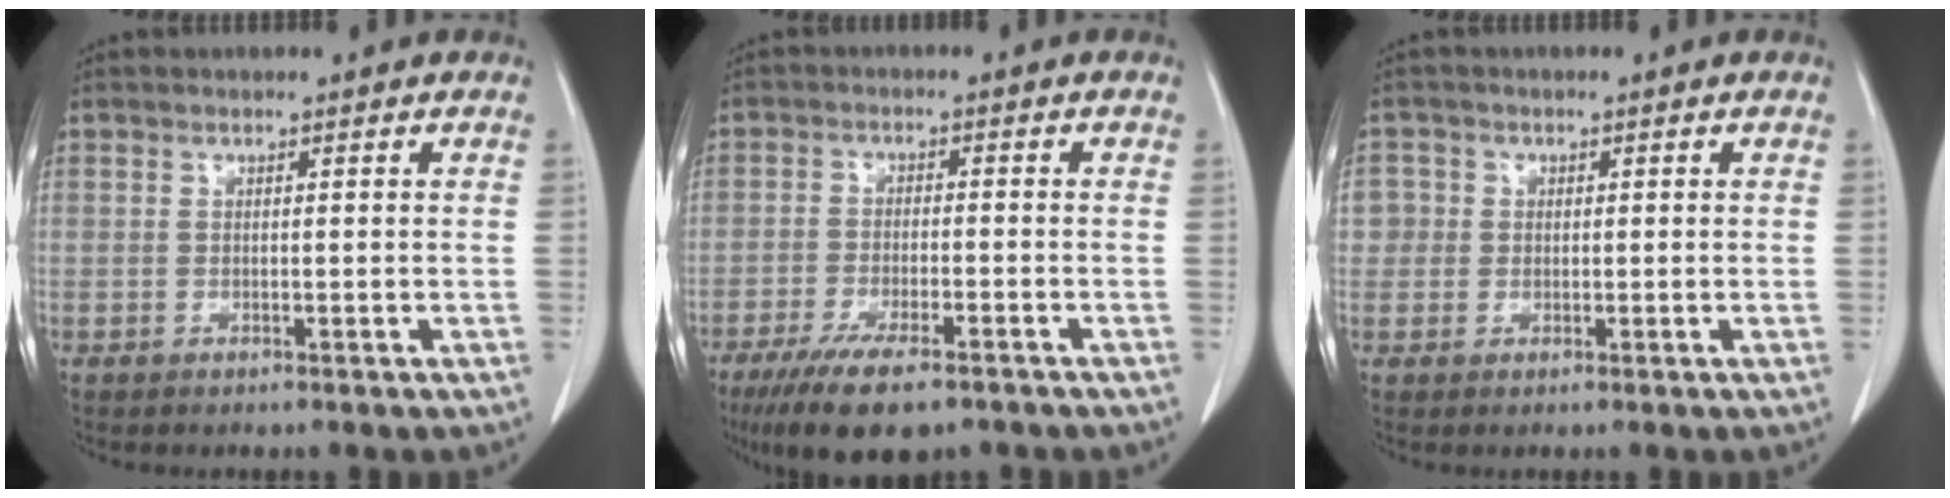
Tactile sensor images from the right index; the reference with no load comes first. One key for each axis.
{"total": 10.3, "fx": -7.2, "fy": 2.7, "fz": 6.9, "tx": -0.115, "ty": -0.018, "tz": -0.114}
{"total": 2.9, "fx": 0.3, "fy": 2.9, "fz": 0.1, "tx": 0.015, "ty": 0.007, "tz": 0.003}